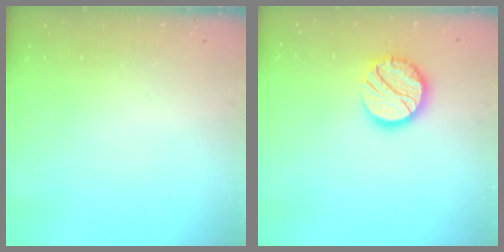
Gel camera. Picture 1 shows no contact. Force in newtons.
{"total": 13.9, "press": 13.8, "slide": 0.9}